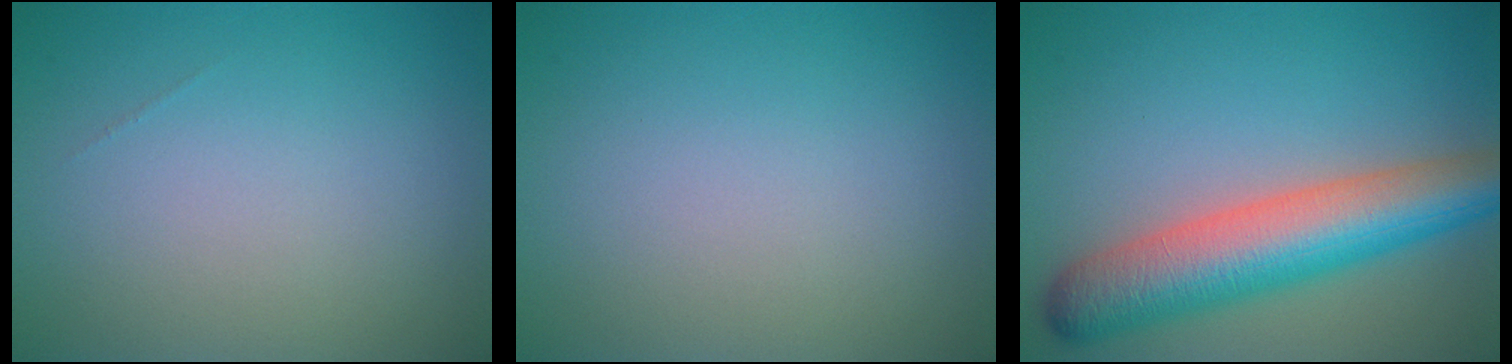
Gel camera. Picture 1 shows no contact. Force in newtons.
{"total": 0.0}
{"total": 8.8, "press": 8.8, "slide": 0.5}